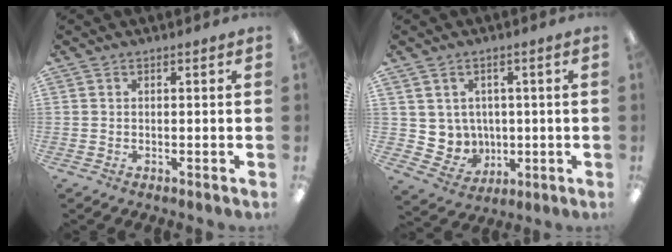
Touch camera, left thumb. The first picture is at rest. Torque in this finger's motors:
{"motor_torque": [-0.08, 0.33, 0.50, -0.61, 0.00]}